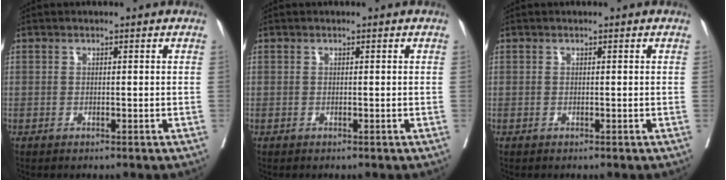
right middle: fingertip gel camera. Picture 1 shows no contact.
{"total": 0.0}
{"total": 0.0}